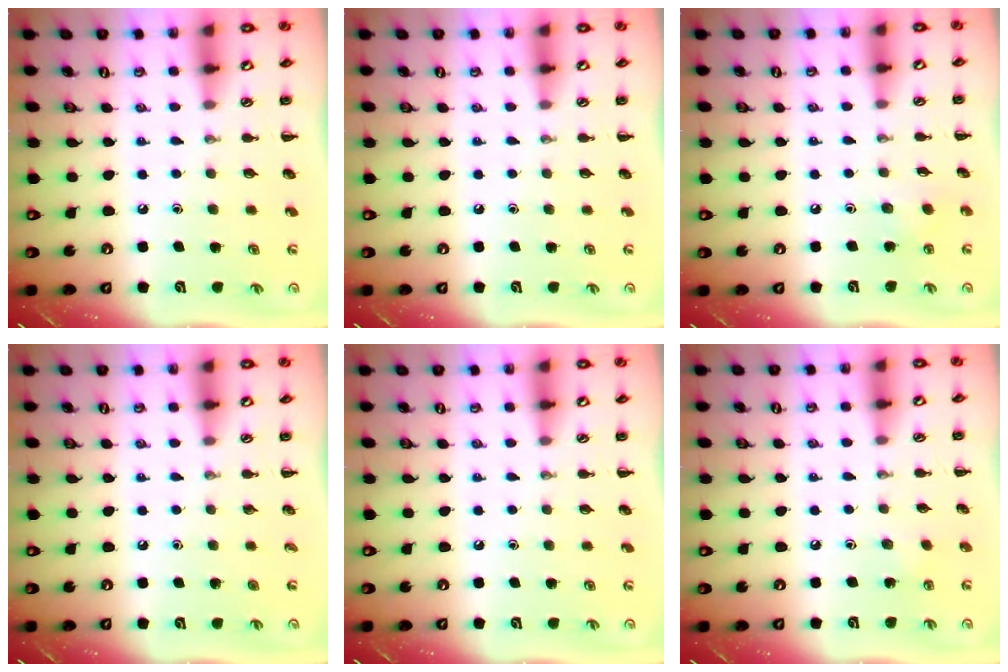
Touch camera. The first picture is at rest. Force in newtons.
{"total": 0.0}
{"total": 2.3, "press": 2.2, "slide": 0.8}
{"total": 0.0}
{"total": 0.0}
{"total": 1.4, "press": 1.3, "slide": 0.5}